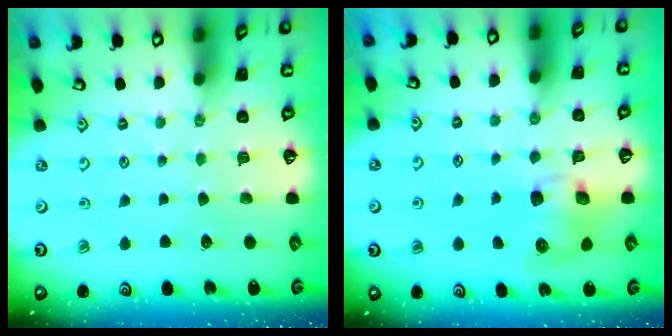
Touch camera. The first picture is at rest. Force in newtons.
{"total": 8.8, "press": 8.7, "slide": 1.2}